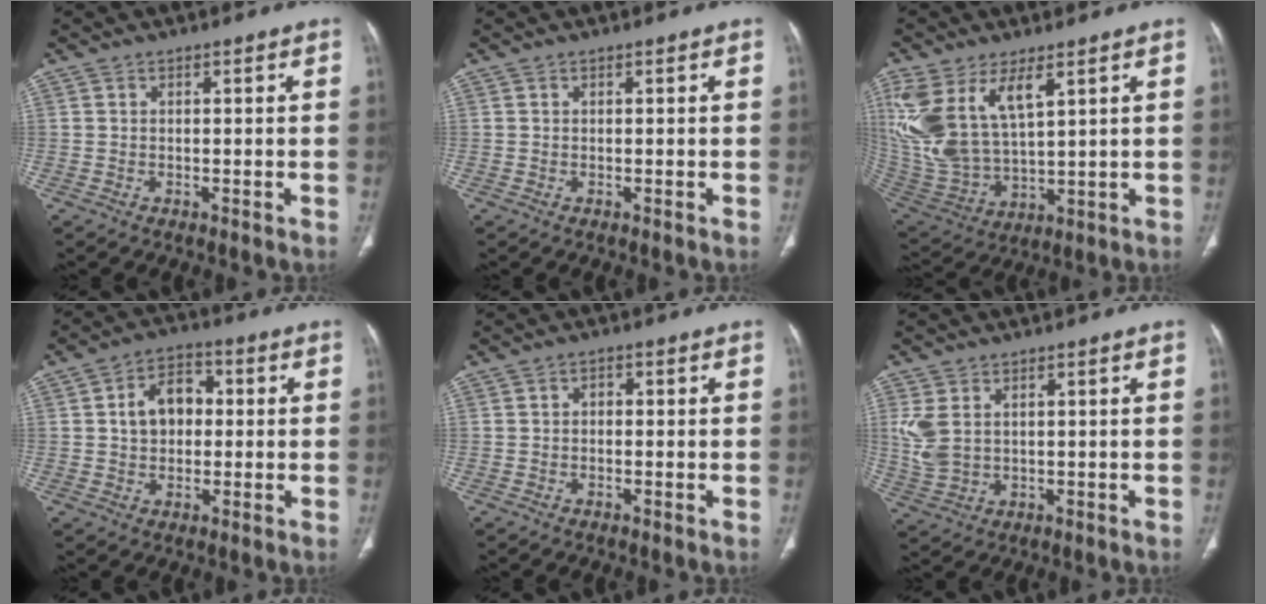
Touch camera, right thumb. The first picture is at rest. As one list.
[{"total": 0.0}, {"total": 17.1, "force": [7.5, 8.3, 12.9], "torque": [-0.270, -0.024, 0.167]}, {"total": 8.5, "force": [0.9, 6.2, 5.8], "torque": [-0.071, 0.019, 0.008]}, {"total": 1.3, "force": [0.0, 1.0, 0.8], "torque": [-0.006, 0.008, -0.004]}, {"total": 6.4, "force": [1.7, 4.4, 4.3], "torque": [-0.101, -0.004, 0.048]}]